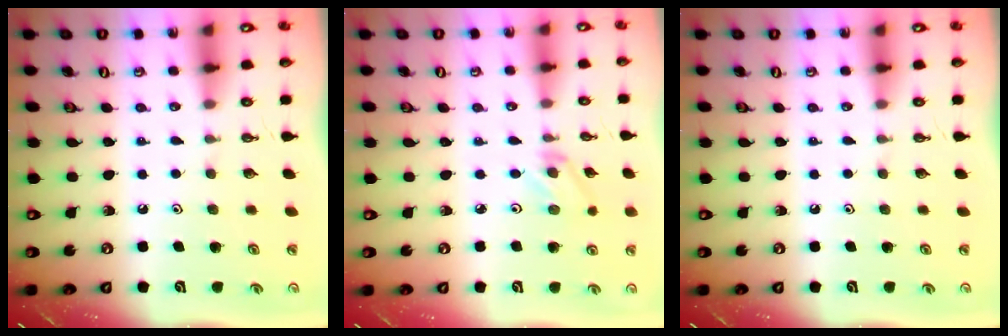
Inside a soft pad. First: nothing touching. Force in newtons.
{"total": 2.6, "press": 2.6, "slide": 0.4}
{"total": 0.0}